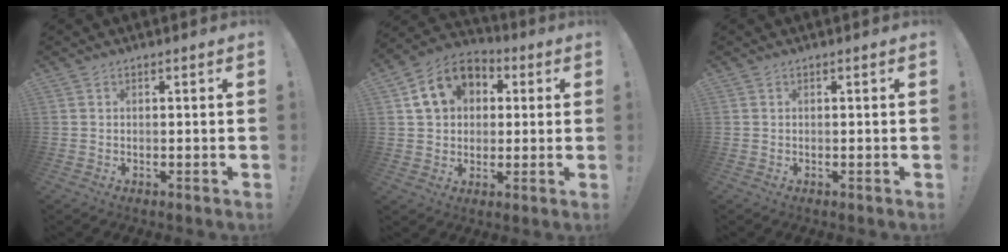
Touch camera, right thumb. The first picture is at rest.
{"total": 13.2, "force": [4.4, 10.4, 6.9], "torque": [-0.103, -0.001, 0.089]}
{"total": 0.0}